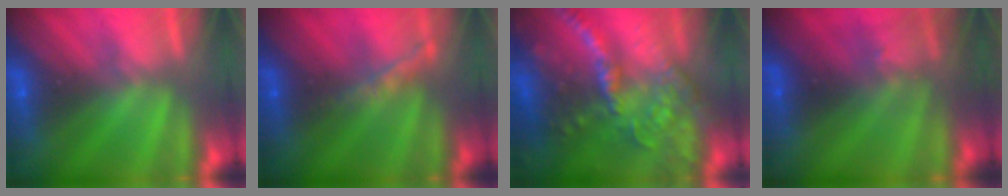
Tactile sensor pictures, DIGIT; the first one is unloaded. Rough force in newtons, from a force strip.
{"total": 1.4}
{"total": 5.8}
{"total": 2.8}